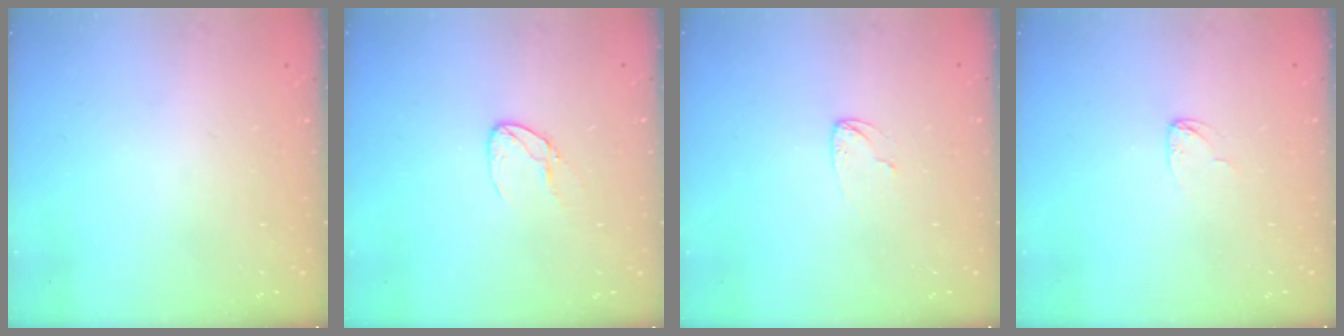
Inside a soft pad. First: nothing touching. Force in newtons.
{"total": 4.0, "press": 4.0, "slide": 0.2}
{"total": 3.8, "press": 3.7, "slide": 0.4}
{"total": 2.9, "press": 2.9, "slide": 0.2}